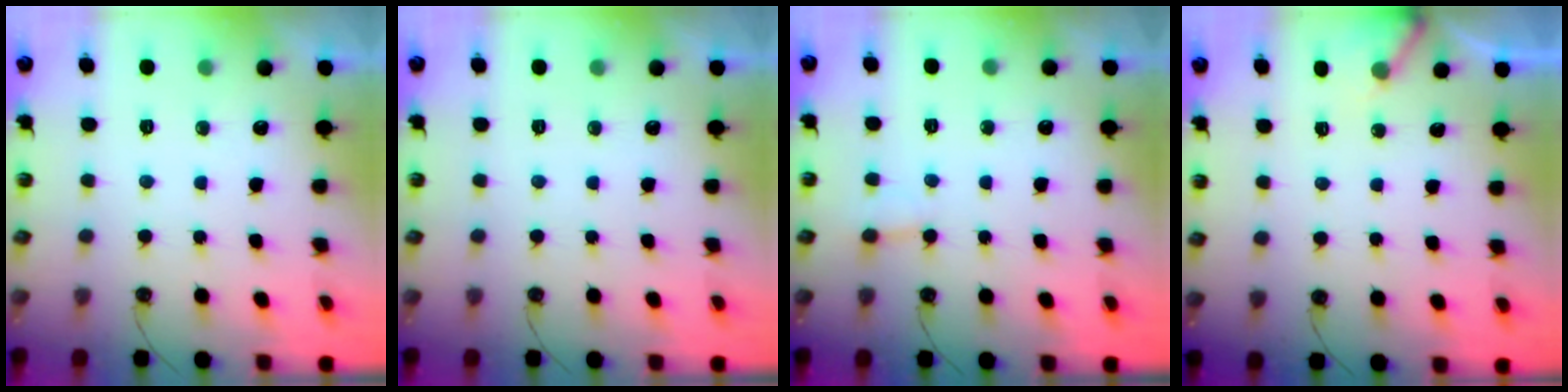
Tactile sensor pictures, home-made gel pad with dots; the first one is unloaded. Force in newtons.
{"total": 0.0}
{"total": 2.7, "press": 2.7, "slide": 0.2}
{"total": 4.1, "press": 4.0, "slide": 0.3}